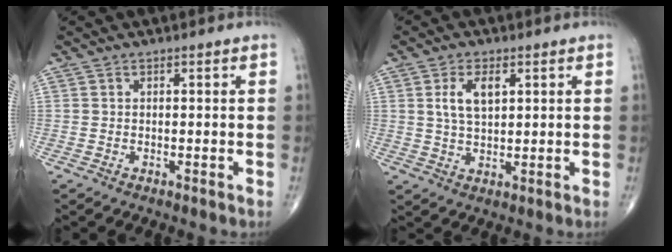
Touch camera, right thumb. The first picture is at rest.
{"total": 5.8, "force": [1.9, 2.9, 4.6], "torque": [-0.087, -0.005, 0.038]}